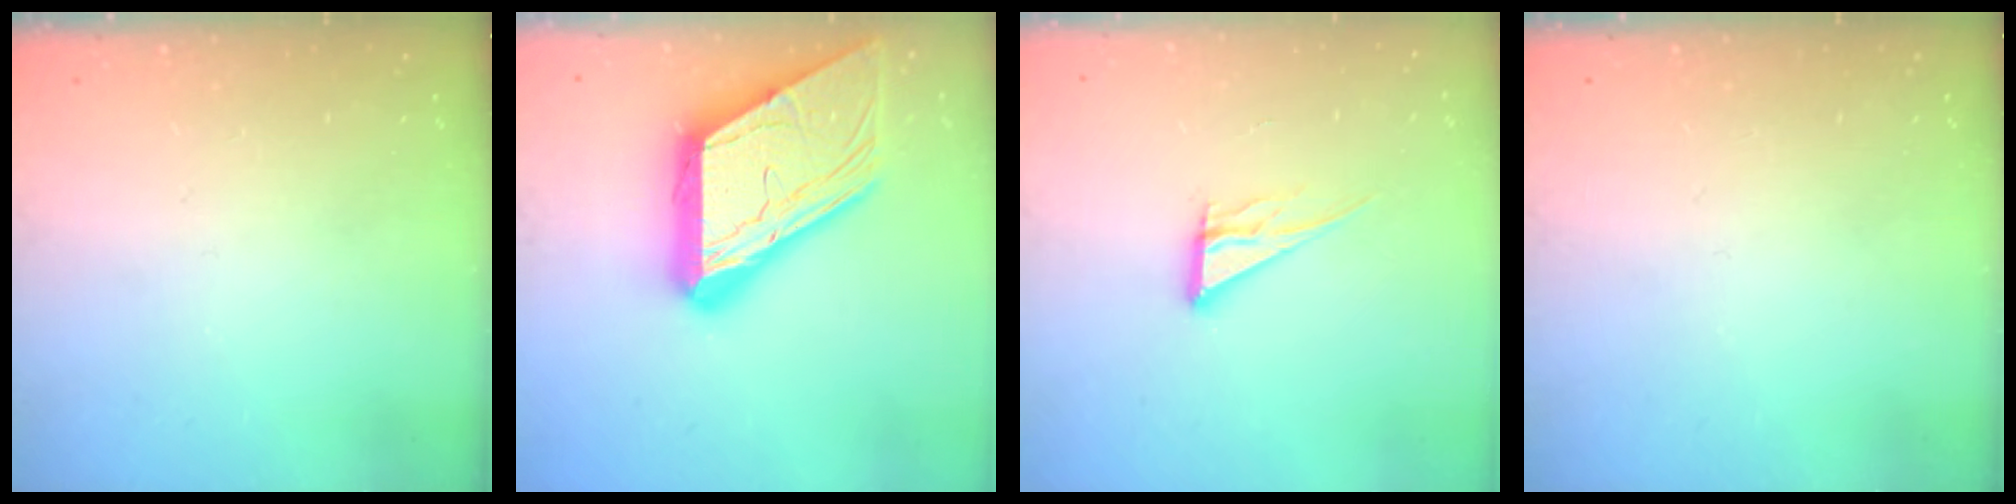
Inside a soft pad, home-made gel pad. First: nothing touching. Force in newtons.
{"total": 23.0, "press": 22.9, "slide": 2.4}
{"total": 7.1, "press": 7.1, "slide": 0.2}
{"total": 0.0}